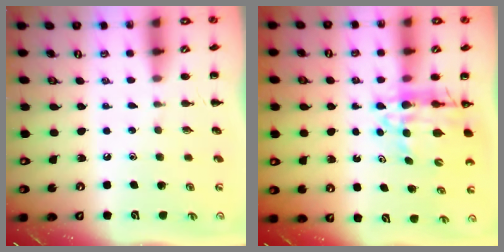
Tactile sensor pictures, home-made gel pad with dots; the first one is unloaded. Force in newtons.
{"total": 12.2, "press": 11.5, "slide": 3.9}